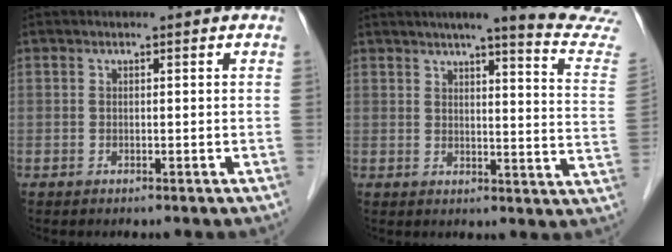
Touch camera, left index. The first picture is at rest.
{"total": 17.3, "force": [15.5, -1.1, 7.6], "torque": [-0.096, -0.081, 0.169]}